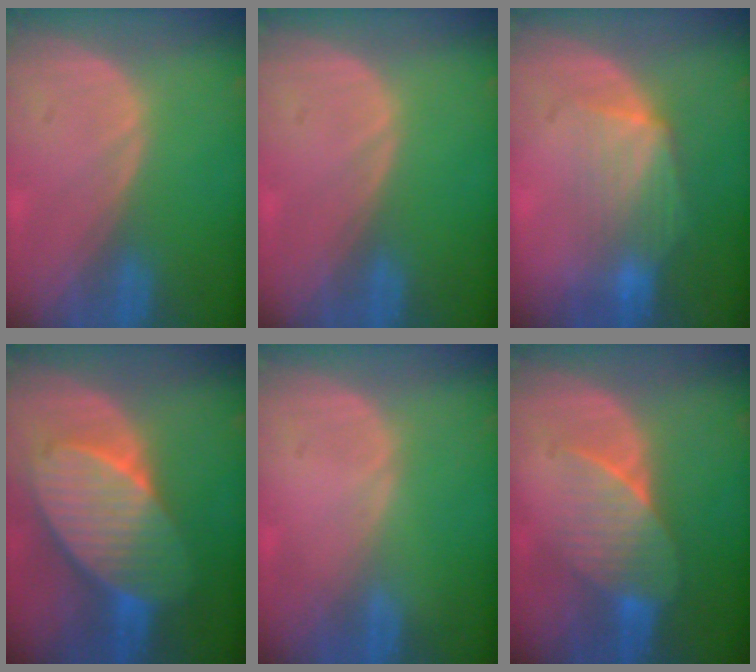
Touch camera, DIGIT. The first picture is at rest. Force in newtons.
{"total": 0.0}
{"total": 7.0, "press": 6.3, "slide": 3.0}
{"total": 10.6, "press": 10.5, "slide": 0.8}
{"total": 0.0}
{"total": 7.1, "press": 6.4, "slide": 3.0}